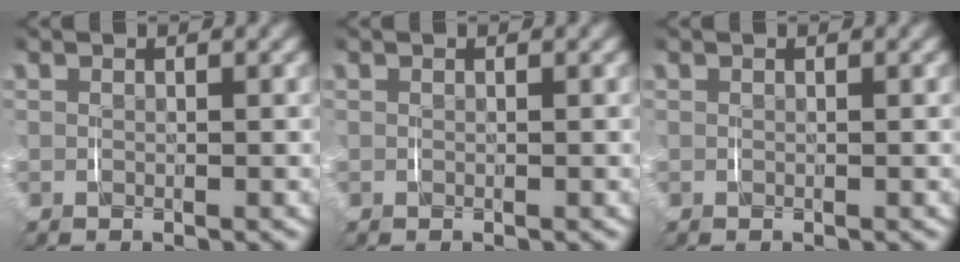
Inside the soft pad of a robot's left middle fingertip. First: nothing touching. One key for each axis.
{"total": 0.0}
{"total": 0.0}